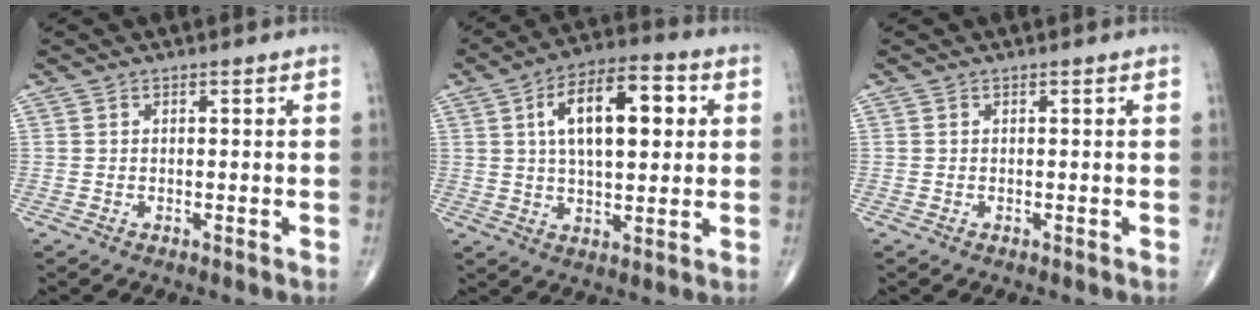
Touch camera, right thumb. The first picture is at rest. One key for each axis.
{"total": 15.4, "fx": 3.7, "fy": 7.2, "fz": 13.1, "tx": -0.193, "ty": 0.011, "tz": 0.057}
{"total": 0.0}